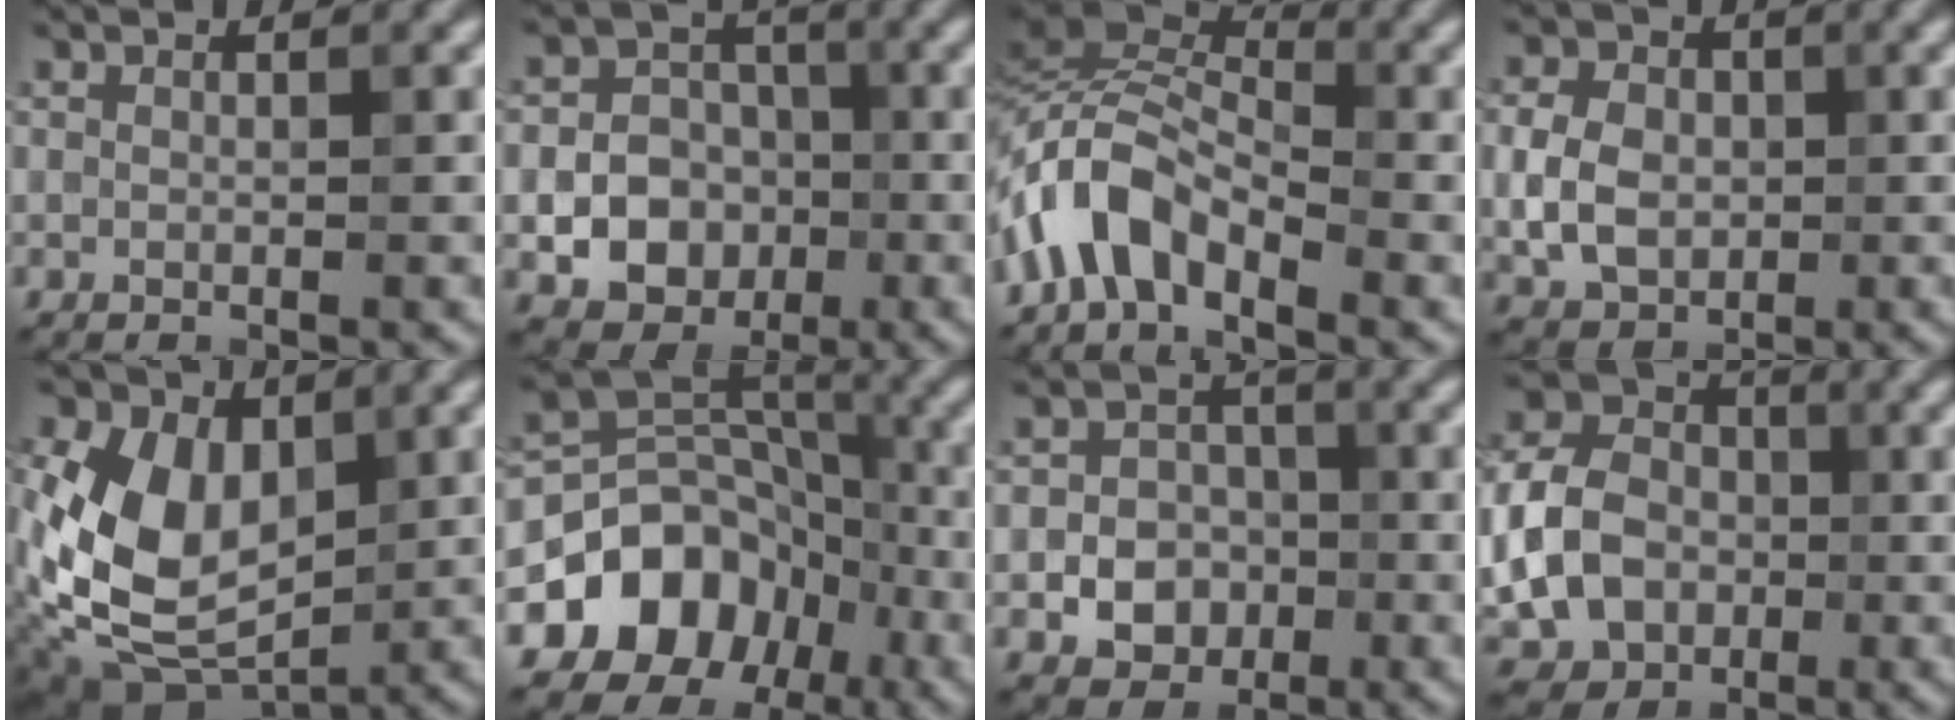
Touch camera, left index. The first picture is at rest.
{"total": 9.2, "force": [-2.3, 8.1, 3.8], "torque": [-0.054, -0.005, -0.058]}
{"total": 5.5, "force": [-3.1, 2.4, 3.9], "torque": [-0.076, 0.013, -0.074]}
{"total": 4.7, "force": [-0.2, 3.6, 3.1], "torque": [-0.066, 0.007, -0.007]}
{"total": 11.6, "force": [0.8, 7.9, 8.4], "torque": [-0.186, -0.003, 0.020]}
{"total": 12.8, "force": [-5.7, 10.2, 5.1], "torque": [-0.090, -0.004, -0.112]}
{"total": 5.7, "force": [-1.9, 4.8, 2.4], "torque": [-0.019, 0.003, -0.050]}
{"total": 9.7, "force": [-1.7, 7.4, 6.1], "torque": [-0.143, -0.007, -0.032]}